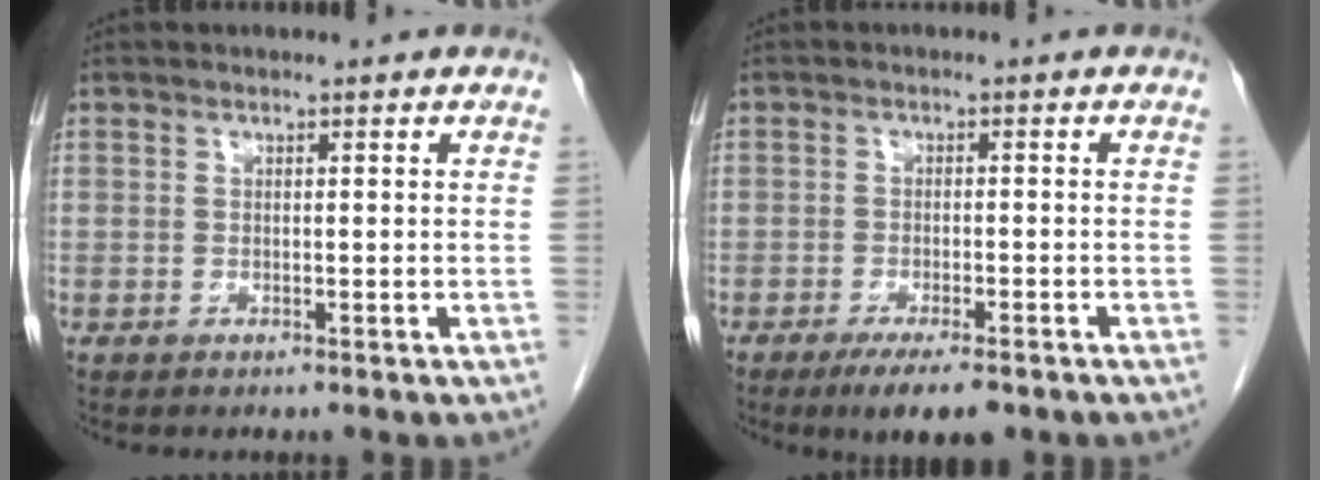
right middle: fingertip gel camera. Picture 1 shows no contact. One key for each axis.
{"total": 6.2, "fx": -4.4, "fy": 1.4, "fz": 4.2, "tx": -0.066, "ty": -0.013, "tz": -0.065}